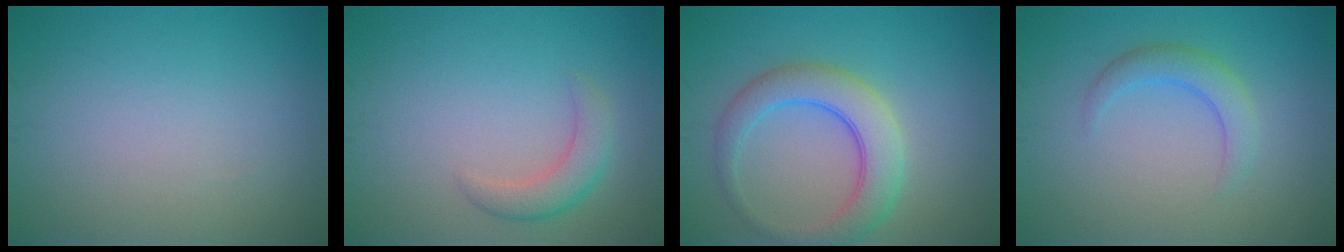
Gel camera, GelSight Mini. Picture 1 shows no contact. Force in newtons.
{"total": 2.7, "press": 2.6, "slide": 0.2}
{"total": 5.0, "press": 5.0, "slide": 0.1}
{"total": 2.4, "press": 2.4, "slide": 0.0}